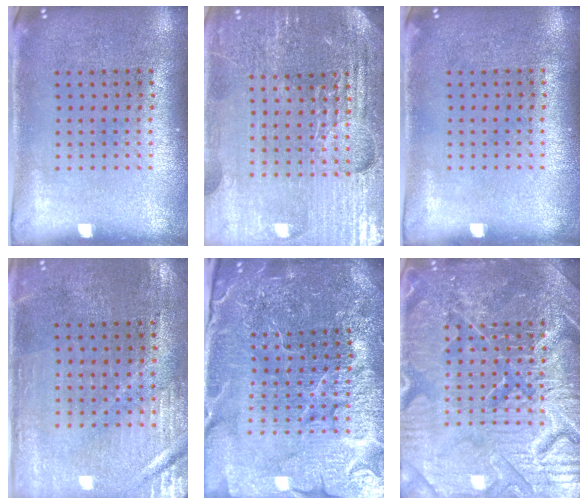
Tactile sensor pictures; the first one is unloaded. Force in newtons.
{"total": 5.1, "press": 4.8, "slide": 1.9}
{"total": 0.0}
{"total": 0.7, "press": 0.6, "slide": 0.2}
{"total": 5.8, "press": 5.2, "slide": 2.5}
{"total": 7.2, "press": 7.2, "slide": 0.9}